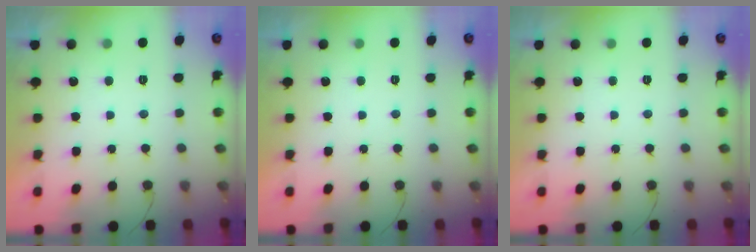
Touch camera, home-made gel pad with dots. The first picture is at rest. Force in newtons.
{"total": 0.0}
{"total": 0.0}